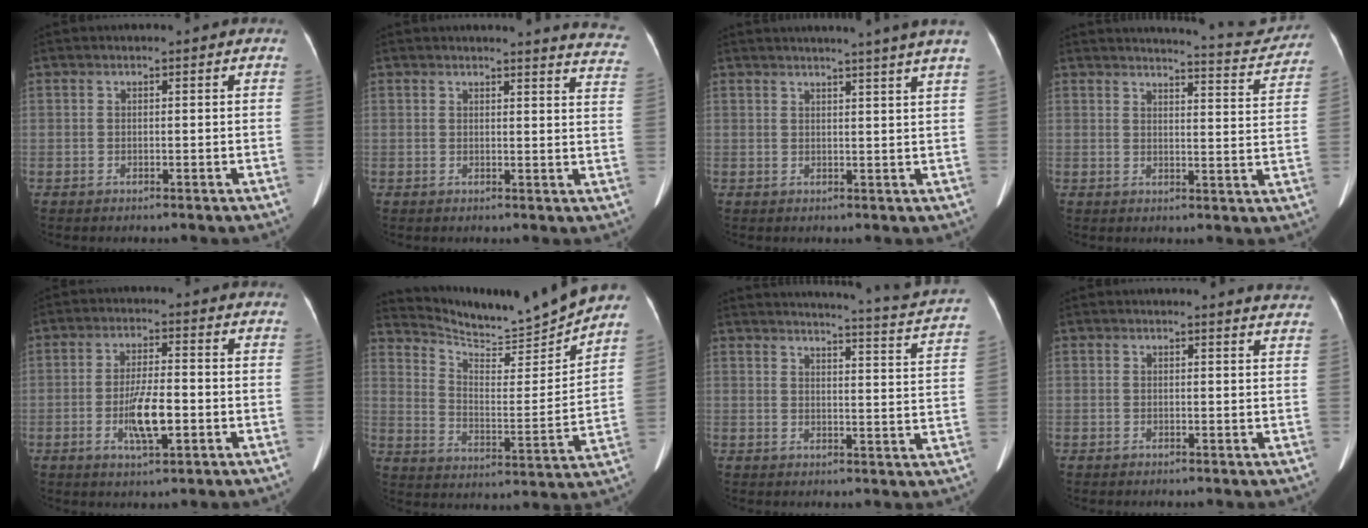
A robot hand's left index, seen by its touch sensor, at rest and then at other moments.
{"total": 10.9, "force": [10.7, 0.3, 2.0], "torque": [0.002, -0.082, 0.079]}
{"total": 9.4, "force": [8.1, -1.9, 4.4], "torque": [-0.051, -0.008, 0.079]}
{"total": 10.8, "force": [10.6, 0.2, 1.8], "torque": [-0.021, -0.036, 0.115]}
{"total": 6.7, "force": [-1.8, 1.4, 6.3], "torque": [-0.121, -0.004, -0.029]}
{"total": 16.5, "force": [15.9, -0.1, 4.1], "torque": [-0.088, -0.041, 0.242]}
{"total": 19.0, "force": [18.1, -0.7, 5.7], "torque": [-0.082, -0.078, 0.199]}
{"total": 4.2, "force": [4.1, 0.0, 0.8], "torque": [-0.011, -0.013, 0.022]}